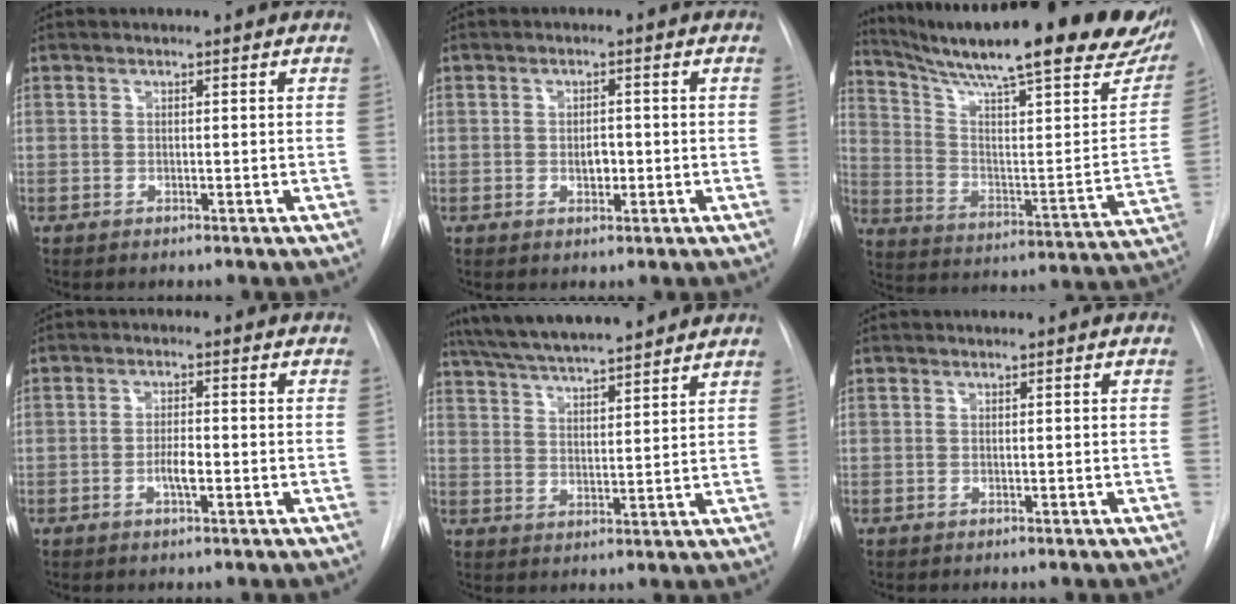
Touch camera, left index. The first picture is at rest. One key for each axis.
{"total": 2.4, "fx": -0.4, "fy": 1.4, "fz": 1.9, "tx": -0.029, "ty": 0.002, "tz": -0.004}
{"total": 32.1, "fx": 25.1, "fy": 4.4, "fz": 19.4, "tx": -0.274, "ty": -0.062, "tz": 0.337}
{"total": 3.0, "fx": -1.0, "fy": 0.7, "fz": 2.7, "tx": -0.049, "ty": 0.002, "tz": -0.017}
{"total": 16.5, "fx": 14.4, "fy": 1.9, "fz": 7.8, "tx": -0.135, "ty": 0.031, "tz": 0.226}
{"total": 0.0}